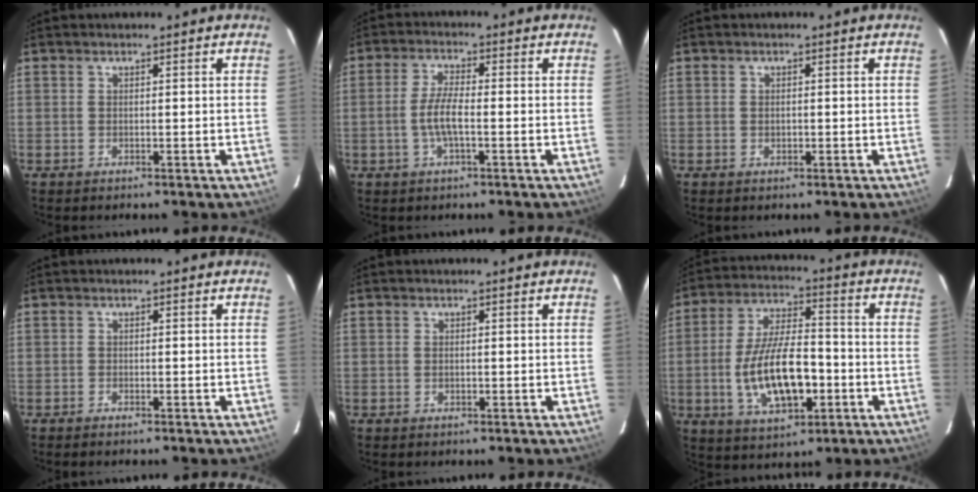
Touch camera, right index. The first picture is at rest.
{"total": 5.2, "force": [-1.4, 1.2, 4.9], "torque": [-0.100, 0.000, -0.026]}
{"total": 1.0, "force": [-0.1, 0.8, 0.6], "torque": [-0.008, 0.000, -0.001]}
{"total": 0.8, "force": [-0.7, 0.1, 0.4], "torque": [-0.010, -0.001, -0.016]}
{"total": 0.5, "force": [-0.1, 0.4, 0.4], "torque": [-0.005, -0.001, -0.002]}
{"total": 15.6, "force": [-3.9, 6.8, 13.5], "torque": [-0.266, 0.000, -0.056]}